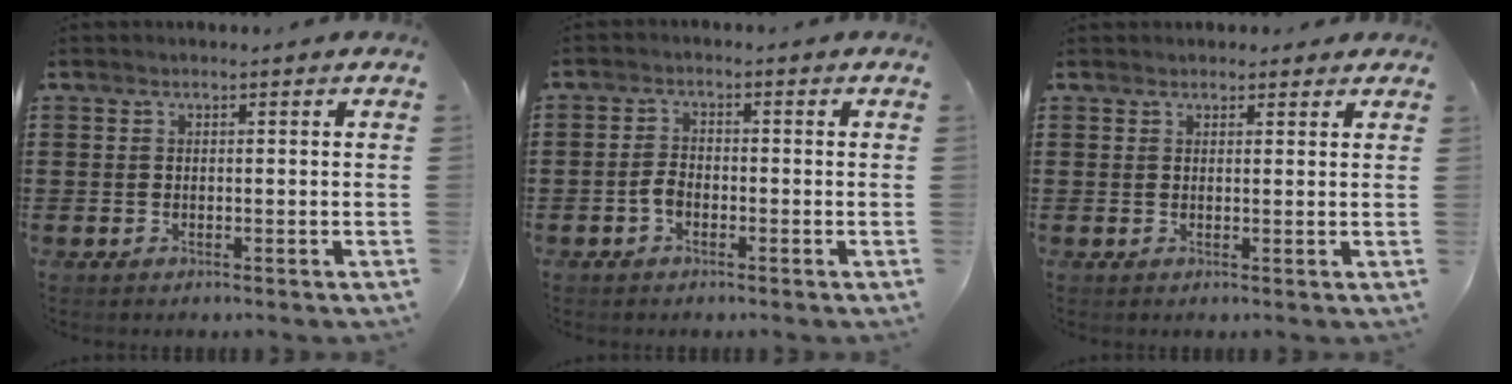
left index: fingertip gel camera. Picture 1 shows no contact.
{"total": 2.4, "force": [-0.9, 1.4, 1.8], "torque": [-0.051, -0.002, -0.022]}
{"total": 1.4, "force": [1.3, 0.6, 0.2], "torque": [-0.007, 0.005, 0.025]}